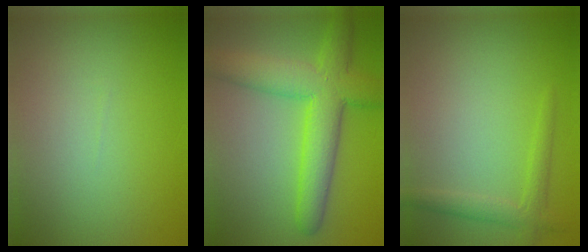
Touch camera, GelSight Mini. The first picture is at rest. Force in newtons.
{"total": 7.4, "press": 7.4, "slide": 0.5}
{"total": 1.2, "press": 1.2, "slide": 0.1}